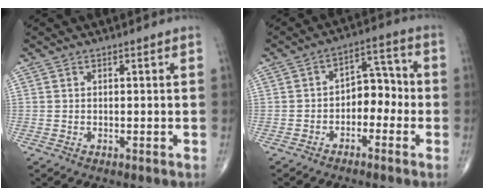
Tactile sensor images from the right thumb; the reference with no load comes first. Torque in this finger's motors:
{"motor_torque": [-0.46, -0.06, 0.27, 0.19, -0.02]}